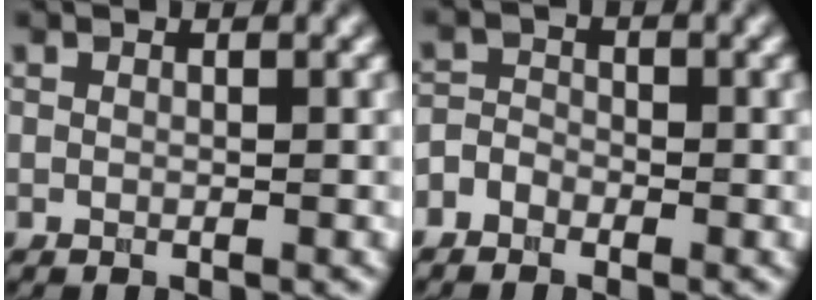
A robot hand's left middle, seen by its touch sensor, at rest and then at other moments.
{"total": 1.8, "force": [-1.2, 1.2, 0.5], "torque": [-0.004, 0.007, -0.033]}